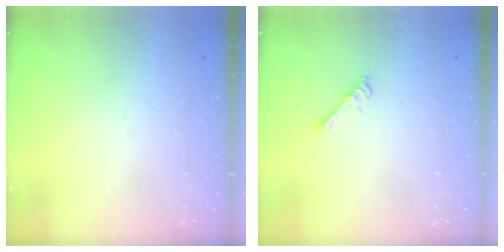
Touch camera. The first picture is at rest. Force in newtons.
{"total": 2.7, "press": 2.6, "slide": 0.5}